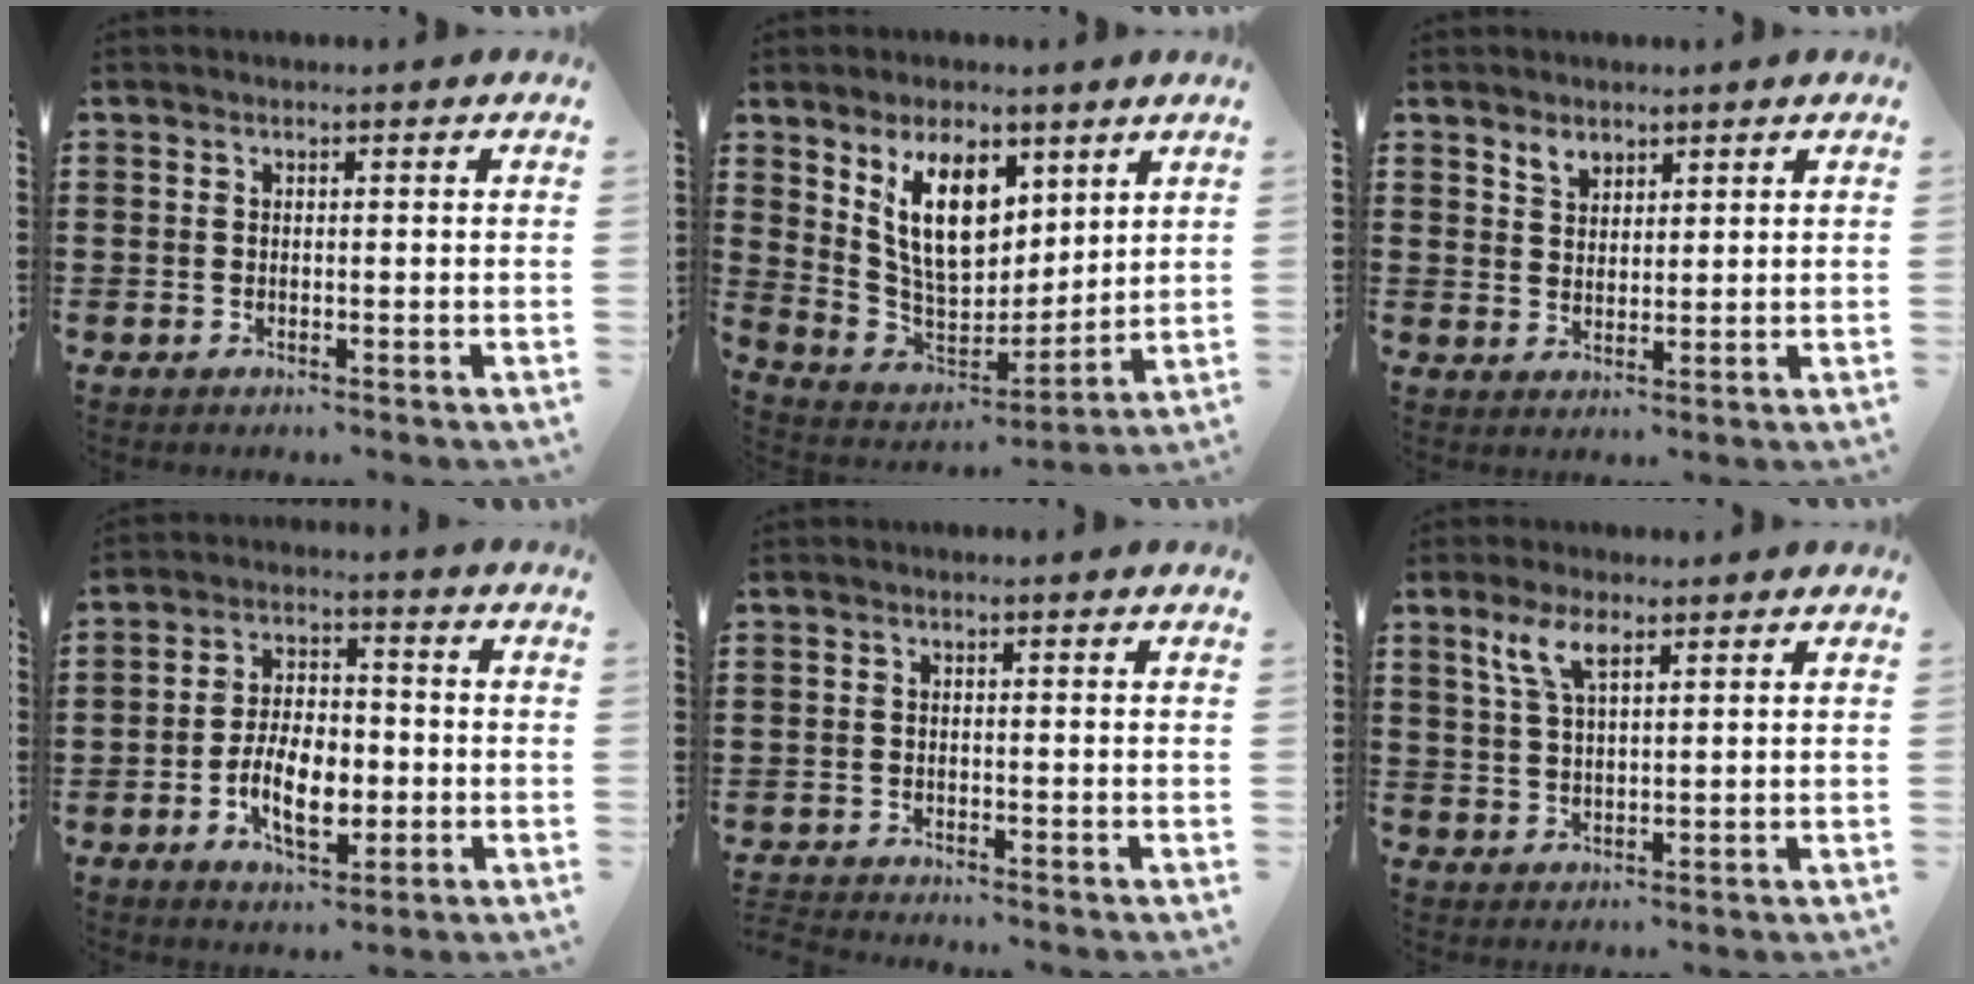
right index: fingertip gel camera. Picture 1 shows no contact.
{"total": 12.4, "force": [5.8, 6.7, 8.7], "torque": [-0.184, -0.006, 0.107]}
{"total": 2.6, "force": [2.0, 1.5, 0.5], "torque": [-0.009, -0.001, 0.037]}
{"total": 8.3, "force": [-2.5, 4.5, 6.6], "torque": [-0.132, 0.000, -0.050]}
{"total": 1.6, "force": [-1.5, 0.1, -0.2], "torque": [-0.002, 0.002, -0.035]}
{"total": 4.8, "force": [2.7, 1.6, 3.7], "torque": [-0.083, 0.007, 0.046]}